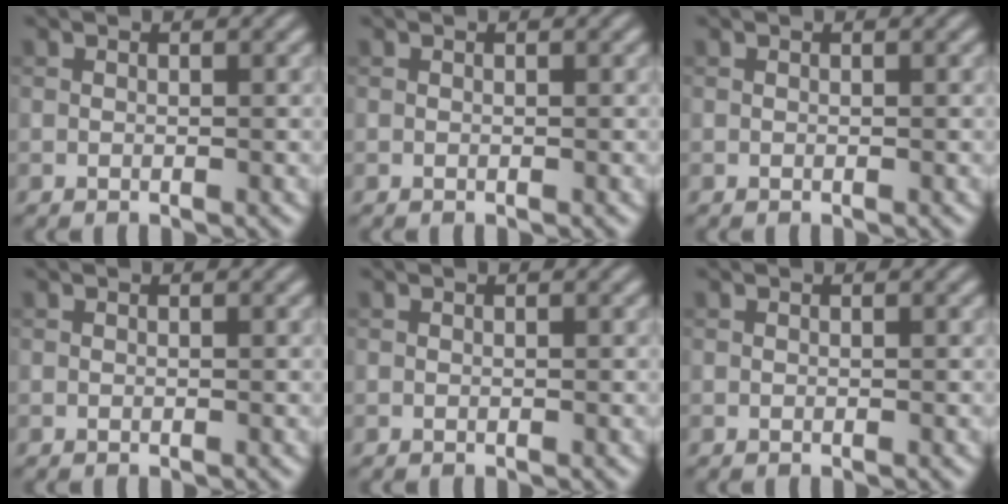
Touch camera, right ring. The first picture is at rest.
{"total": 0.0}
{"total": 0.0}
{"total": 0.0}
{"total": 0.0}
{"total": 0.0}